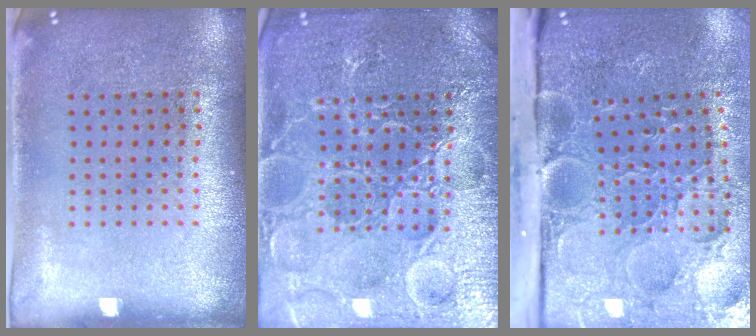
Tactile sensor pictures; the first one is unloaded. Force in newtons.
{"total": 7.4, "press": 7.3, "slide": 1.0}
{"total": 5.2, "press": 4.1, "slide": 3.2}